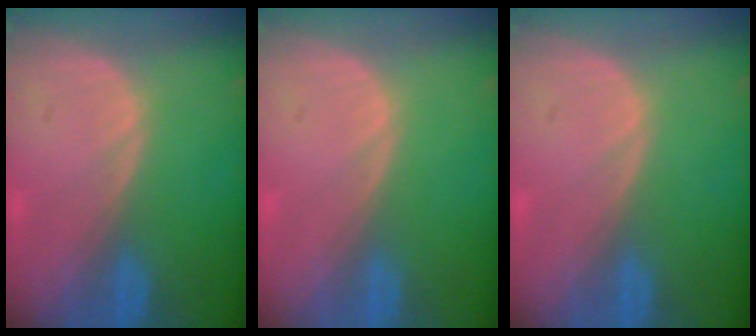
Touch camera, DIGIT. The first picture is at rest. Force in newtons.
{"total": 0.0}
{"total": 0.0}